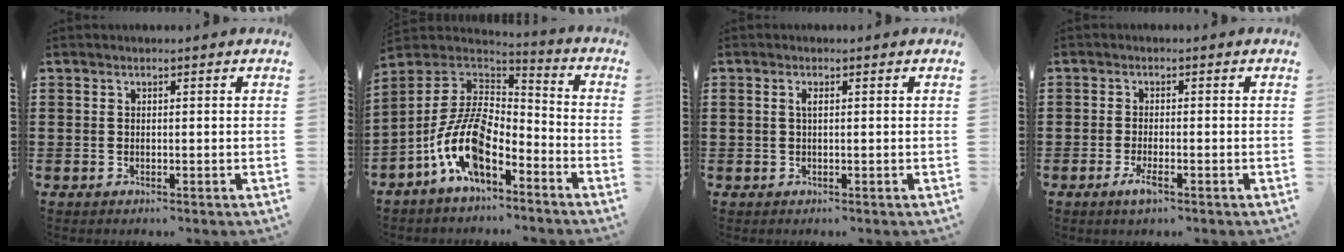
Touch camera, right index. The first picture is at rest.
{"total": 12.7, "force": [-6.4, 5.6, 9.4], "torque": [-0.222, -0.002, -0.132]}
{"total": 1.1, "force": [0.2, 0.3, 1.0], "torque": [-0.021, 0.004, 0.003]}
{"total": 2.4, "force": [-1.2, 0.3, 2.0], "torque": [-0.048, -0.011, -0.025]}